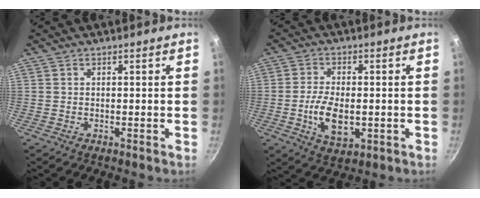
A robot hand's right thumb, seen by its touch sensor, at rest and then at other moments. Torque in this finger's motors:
{"motor_torque": [-0.46, 0.19, 0.06, -0.06, 0.05]}